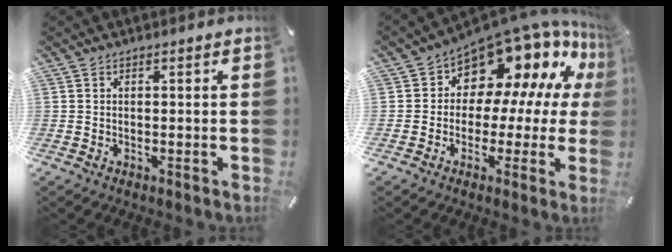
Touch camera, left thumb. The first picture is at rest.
{"total": 14.0, "force": [10.0, 7.8, 6.0], "torque": [-0.099, -0.098, 0.174]}